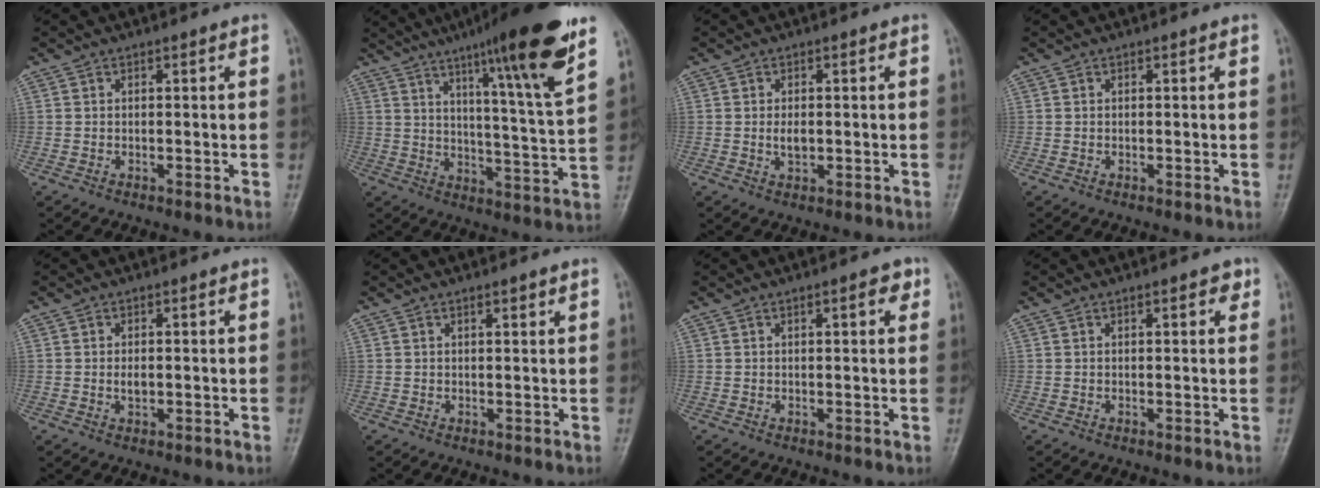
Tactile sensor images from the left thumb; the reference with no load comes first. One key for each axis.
{"total": 19.5, "fx": 11.8, "fy": 1.3, "fz": 15.4, "tx": -0.211, "ty": -0.056, "tz": 0.172}
{"total": 2.4, "fx": -0.1, "fy": 1.4, "fz": 2.0, "tx": -0.034, "ty": -0.003, "tz": 0.000}
{"total": 0.0}
{"total": 1.7, "fx": 0.0, "fy": 1.0, "fz": 1.4, "tx": -0.021, "ty": -0.002, "tz": 0.001}
{"total": 1.4, "fx": 0.9, "fy": 0.2, "fz": 1.0, "tx": -0.015, "ty": -0.004, "tz": 0.015}
{"total": 2.7, "fx": 1.2, "fy": 0.9, "fz": 2.2, "tx": -0.024, "ty": 0.000, "tz": 0.014}
{"total": 2.1, "fx": 1.1, "fy": 0.9, "fz": 1.6, "tx": -0.014, "ty": -0.001, "tz": 0.011}